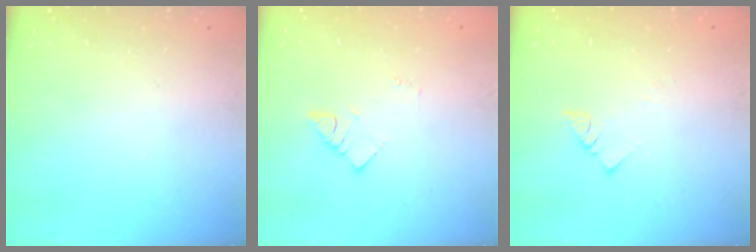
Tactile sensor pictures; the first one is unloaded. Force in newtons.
{"total": 2.6, "press": 2.6, "slide": 0.1}
{"total": 3.4, "press": 3.3, "slide": 0.4}